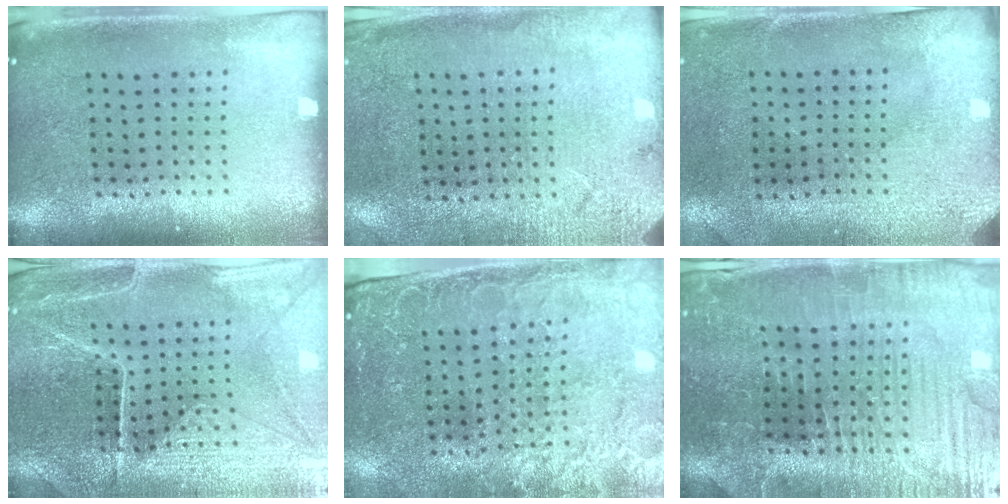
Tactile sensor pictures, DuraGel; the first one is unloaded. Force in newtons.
{"total": 2.6, "press": 2.5, "slide": 0.7}
{"total": 3.0, "press": 2.3, "slide": 1.9}
{"total": 3.4, "press": 3.4, "slide": 0.4}
{"total": 2.9, "press": 2.8, "slide": 0.8}
{"total": 3.6, "press": 3.6, "slide": 0.4}